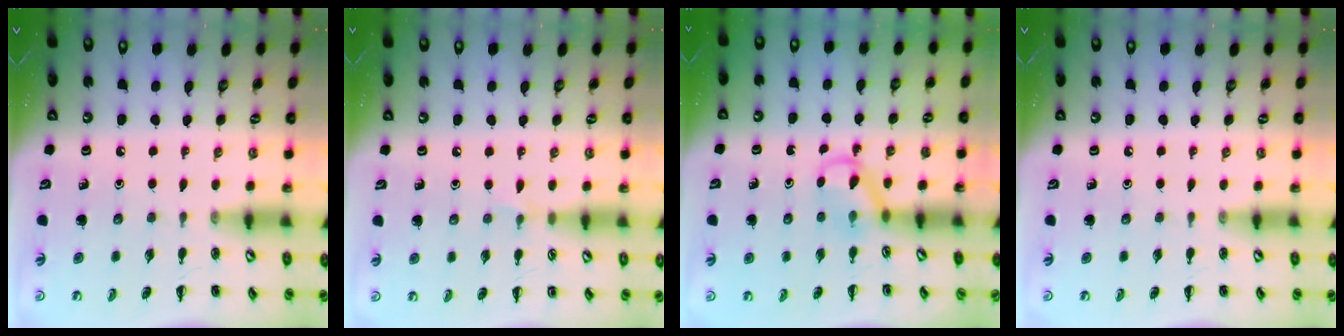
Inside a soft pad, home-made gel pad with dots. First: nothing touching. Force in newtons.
{"total": 3.8, "press": 3.5, "slide": 1.5}
{"total": 3.6, "press": 3.5, "slide": 1.1}
{"total": 0.0}